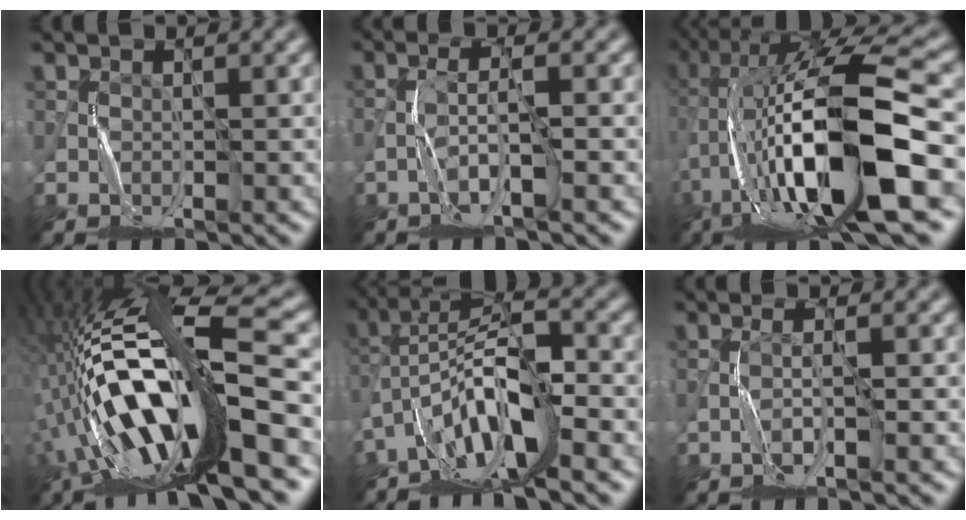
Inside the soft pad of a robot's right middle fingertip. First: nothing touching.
{"total": 2.6, "force": [-1.4, -0.2, 2.2], "torque": [-0.044, 0.009, -0.033]}
{"total": 16.1, "force": [-2.9, 3.8, 15.4], "torque": [-0.278, 0.033, -0.042]}
{"total": 16.6, "force": [-4.5, 4.4, 15.4], "torque": [-0.281, 0.013, -0.081]}
{"total": 8.4, "force": [-4.2, 2.1, 6.9], "torque": [-0.123, 0.016, -0.086]}
{"total": 1.3, "force": [-0.5, -0.6, 1.0], "torque": [-0.022, 0.003, -0.015]}